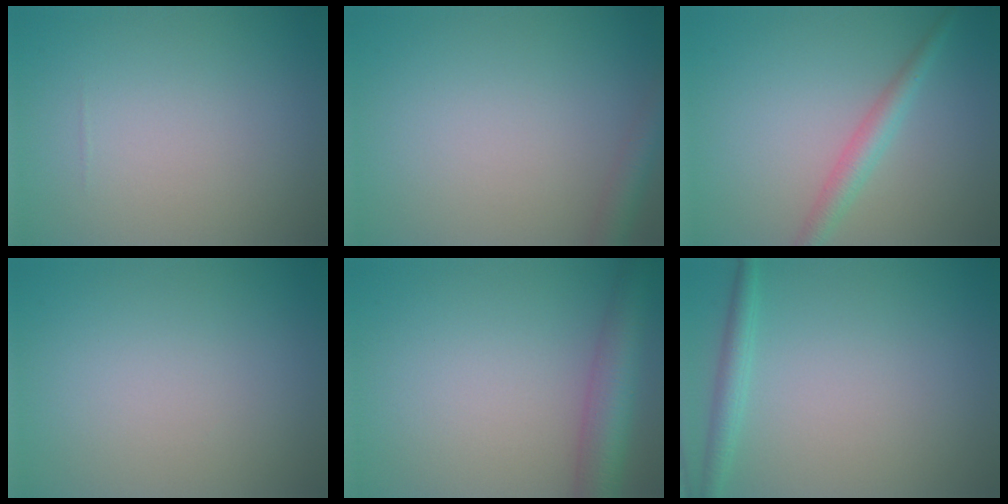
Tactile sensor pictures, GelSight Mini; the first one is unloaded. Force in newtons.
{"total": 2.4, "press": 2.4, "slide": 0.1}
{"total": 2.6, "press": 2.5, "slide": 0.1}
{"total": 0.0}
{"total": 5.2, "press": 5.2, "slide": 0.2}
{"total": 1.8, "press": 1.8, "slide": 0.1}